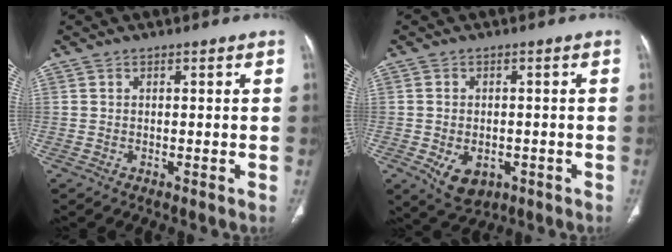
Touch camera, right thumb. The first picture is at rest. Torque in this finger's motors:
{"motor_torque": [-0.10, 0.33, -0.13, -0.19, 0.14]}